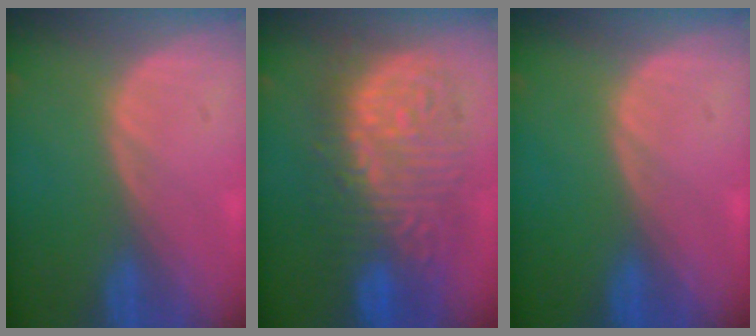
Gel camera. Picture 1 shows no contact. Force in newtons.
{"total": 13.4, "press": 13.3, "slide": 1.2}
{"total": 0.0}